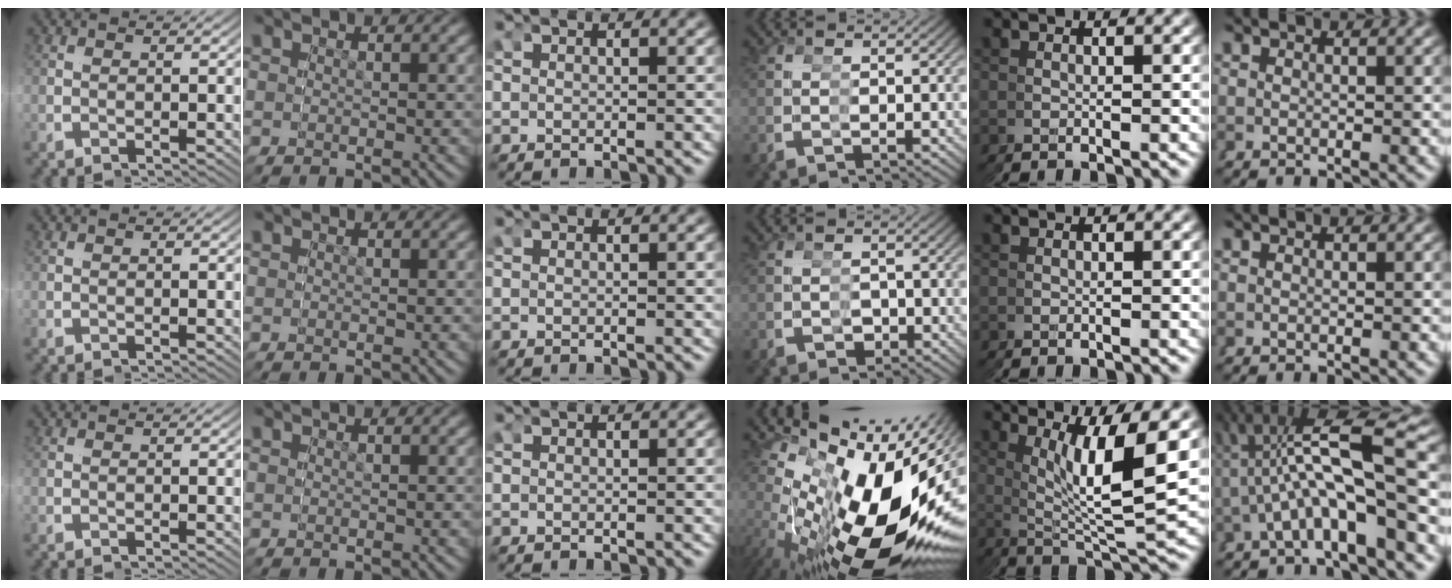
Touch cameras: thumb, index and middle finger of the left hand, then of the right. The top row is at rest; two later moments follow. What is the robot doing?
{"motion": "grasp_and_lifting", "object": "cubes"}